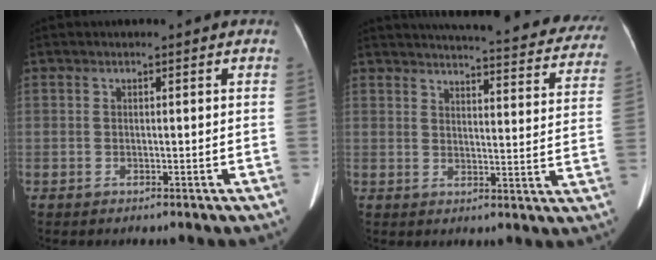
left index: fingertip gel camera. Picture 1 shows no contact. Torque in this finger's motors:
{"motor_torque": [0.89, -1.25, 0.36, 0.07]}